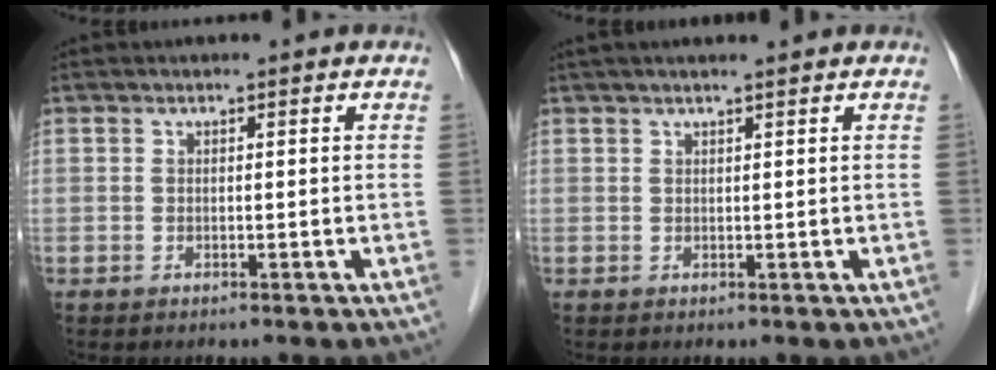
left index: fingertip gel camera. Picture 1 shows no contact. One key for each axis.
{"total": 5.0, "fx": 4.2, "fy": 0.1, "fz": 2.7, "tx": -0.038, "ty": 0.032, "tz": 0.063}